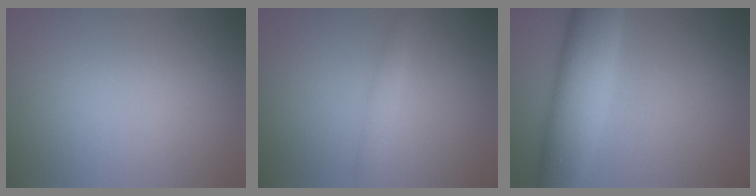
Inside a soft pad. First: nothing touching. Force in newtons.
{"total": 1.4, "press": 1.4, "slide": 0.0}
{"total": 8.2, "press": 8.2, "slide": 0.3}